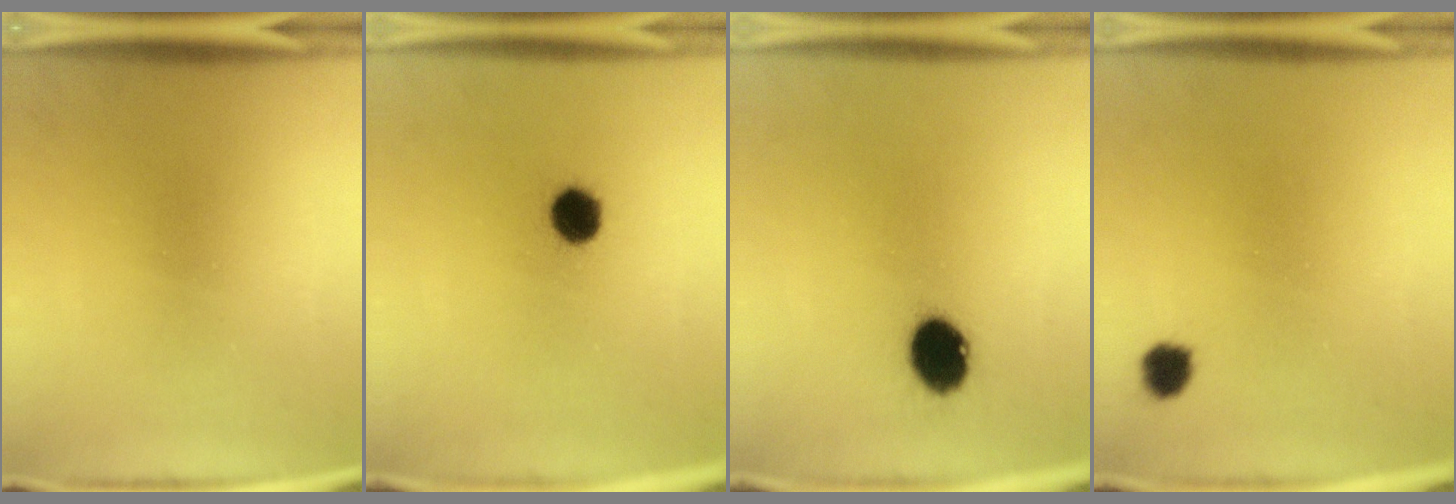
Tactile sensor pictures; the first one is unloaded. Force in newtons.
{"total": 6.1}
{"total": 8.6}
{"total": 2.8}